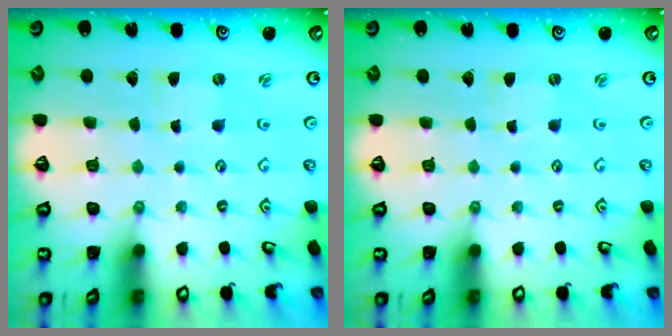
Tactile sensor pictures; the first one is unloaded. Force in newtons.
{"total": 0.0}